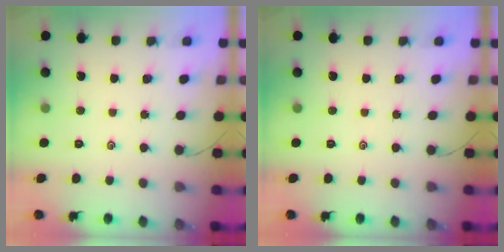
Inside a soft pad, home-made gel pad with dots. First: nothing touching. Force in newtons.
{"total": 0.0}